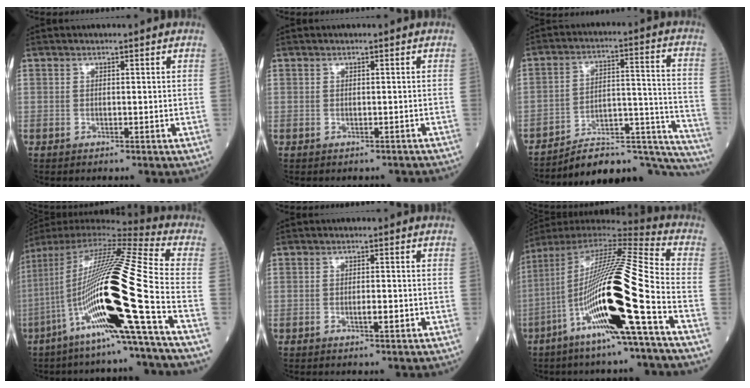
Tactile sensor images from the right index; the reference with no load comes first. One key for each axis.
{"total": 1.3, "fx": -1.1, "fy": 0.7, "fz": 0.2, "tx": -0.001, "ty": 0.002, "tz": -0.014}
{"total": 22.3, "fx": -21.0, "fy": 3.2, "fz": 6.6, "tx": -0.029, "ty": 0.055, "tz": -0.292}
{"total": 23.3, "fx": -6.9, "fy": -1.1, "fz": 22.2, "tx": -0.424, "ty": -0.020, "tz": -0.141}
{"total": 2.0, "fx": -0.5, "fy": 0.2, "fz": 1.9, "tx": -0.034, "ty": -0.002, "tz": -0.007}
{"total": 20.8, "fx": -6.6, "fy": -0.4, "fz": 19.8, "tx": -0.390, "ty": -0.020, "tz": -0.133}